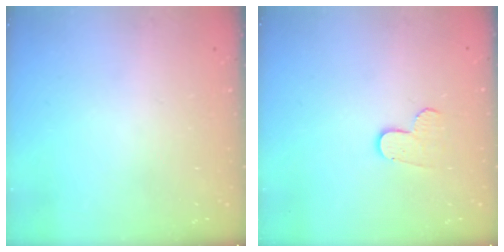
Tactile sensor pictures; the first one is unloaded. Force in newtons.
{"total": 6.6, "press": 6.6, "slide": 0.6}